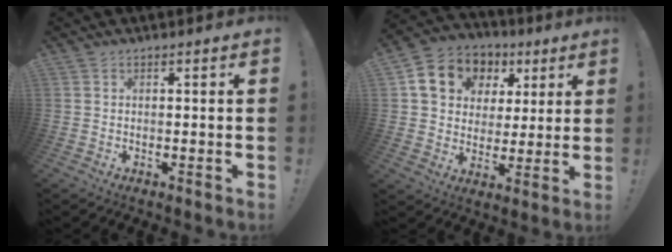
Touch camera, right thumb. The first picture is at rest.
{"total": 13.7, "force": [5.6, 11.1, 5.8], "torque": [-0.083, -0.021, 0.114]}